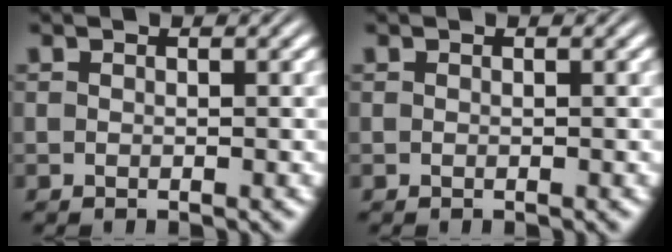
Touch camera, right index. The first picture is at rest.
{"total": 0.0}